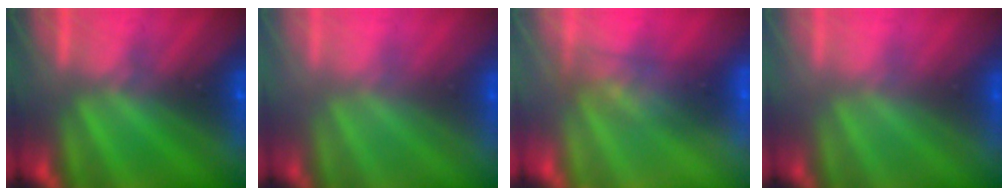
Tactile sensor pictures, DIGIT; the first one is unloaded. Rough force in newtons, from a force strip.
{"total": 2.9}
{"total": 2.7}
{"total": 2.9}